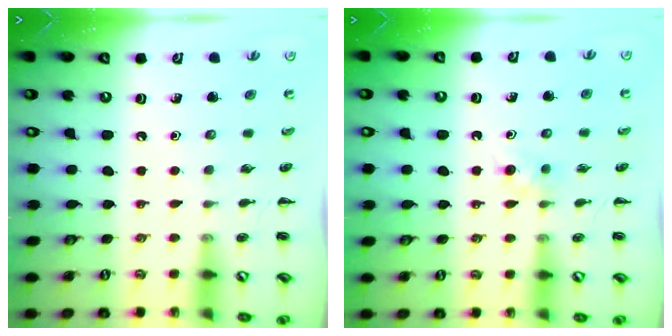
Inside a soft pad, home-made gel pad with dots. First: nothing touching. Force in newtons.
{"total": 3.7, "press": 3.3, "slide": 1.6}